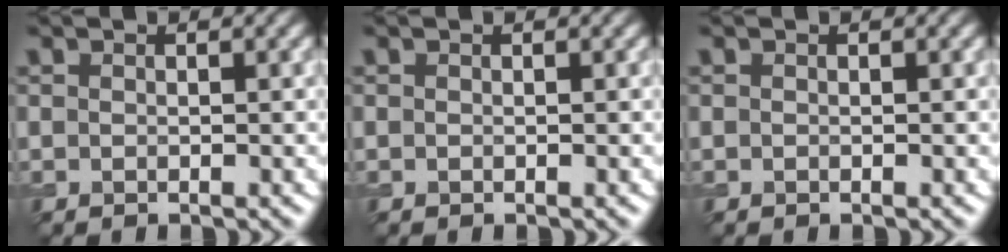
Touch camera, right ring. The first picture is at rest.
{"total": 0.0}
{"total": 0.0}